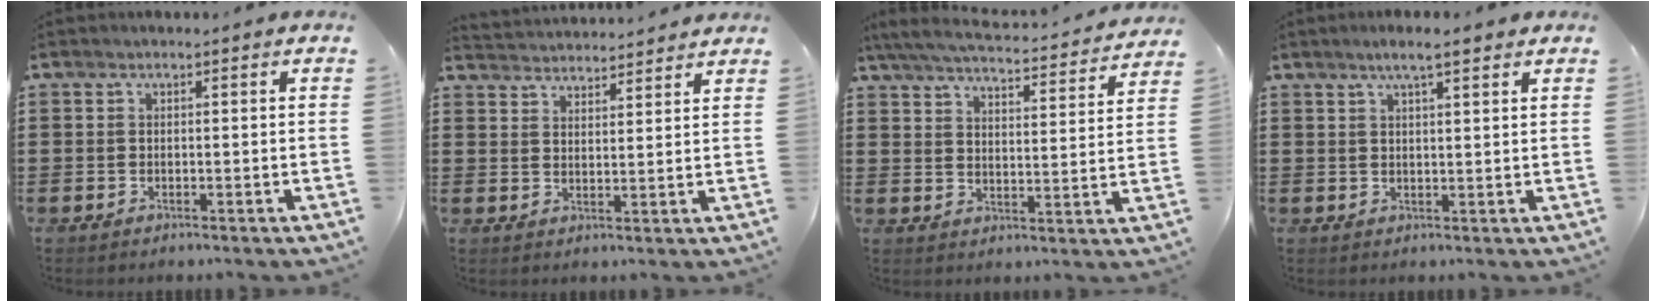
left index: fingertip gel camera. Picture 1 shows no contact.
{"total": 3.2, "force": [3.2, -0.3, -0.4], "torque": [-0.002, -0.016, 0.058]}
{"total": 5.1, "force": [4.7, -0.2, 1.9], "torque": [-0.059, -0.036, 0.076]}
{"total": 3.8, "force": [2.7, 0.4, 2.7], "torque": [-0.057, 0.004, 0.046]}